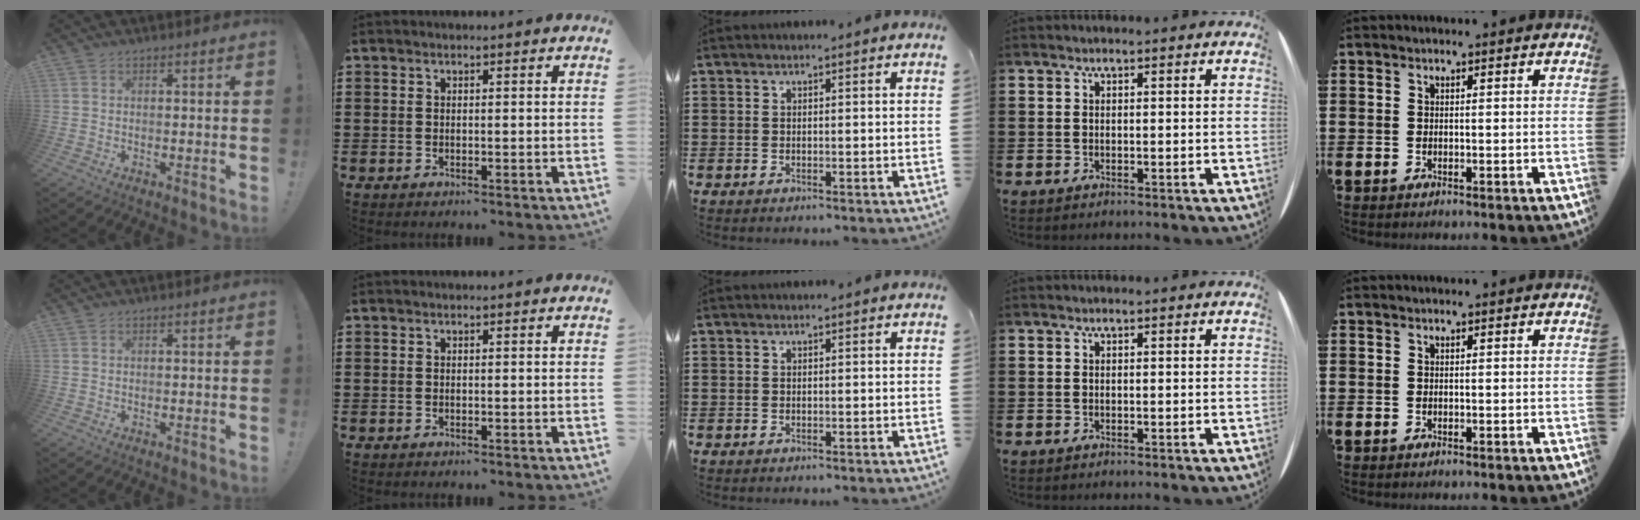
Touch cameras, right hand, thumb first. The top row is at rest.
{}